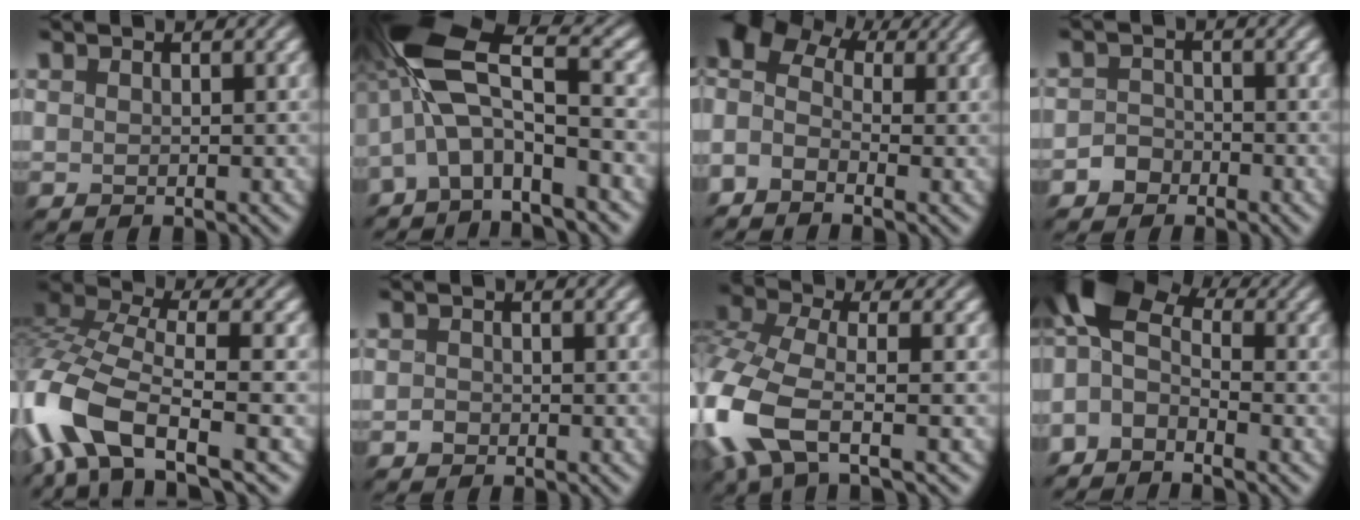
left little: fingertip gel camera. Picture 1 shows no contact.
{"total": 8.3, "force": [-2.5, 3.0, 7.3], "torque": [-0.148, 0.020, -0.063]}
{"total": 5.7, "force": [0.1, 4.3, 3.8], "torque": [-0.087, 0.029, -0.010]}
{"total": 2.0, "force": [-1.8, 1.0, -0.3], "torque": [0.012, -0.001, -0.031]}
{"total": 10.4, "force": [-5.0, 4.1, 8.1], "torque": [-0.191, -0.003, -0.105]}
{"total": 1.0, "force": [-0.9, 0.5, -0.1], "torque": [0.000, -0.003, -0.011]}
{"total": 8.8, "force": [-4.0, 3.7, 6.9], "torque": [-0.188, -0.011, -0.087]}
{"total": 6.5, "force": [-1.2, 3.7, 5.2], "torque": [-0.117, 0.020, -0.038]}